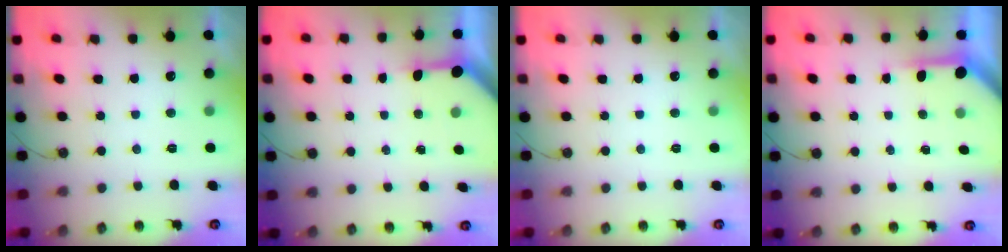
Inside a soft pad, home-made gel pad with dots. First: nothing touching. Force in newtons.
{"total": 3.4, "press": 3.3, "slide": 0.4}
{"total": 0.0}
{"total": 3.8, "press": 3.8, "slide": 0.3}